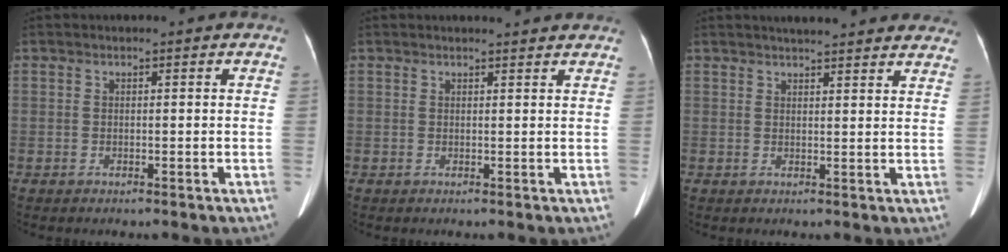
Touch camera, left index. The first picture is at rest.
{"total": 3.2, "force": [3.1, 0.0, 0.7], "torque": [-0.013, 0.007, 0.033]}
{"total": 16.0, "force": [14.6, 2.5, 6.0], "torque": [-0.067, 0.017, 0.167]}